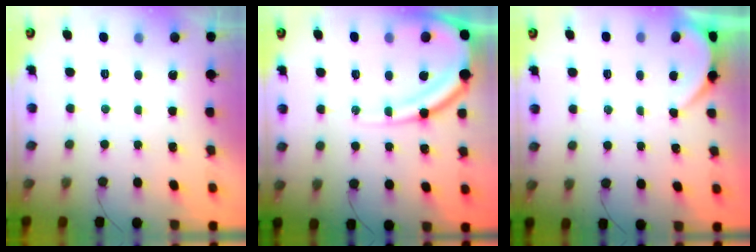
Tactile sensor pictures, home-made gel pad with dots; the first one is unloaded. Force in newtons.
{"total": 14.9, "press": 14.8, "slide": 1.5}
{"total": 2.2, "press": 2.2, "slide": 0.4}